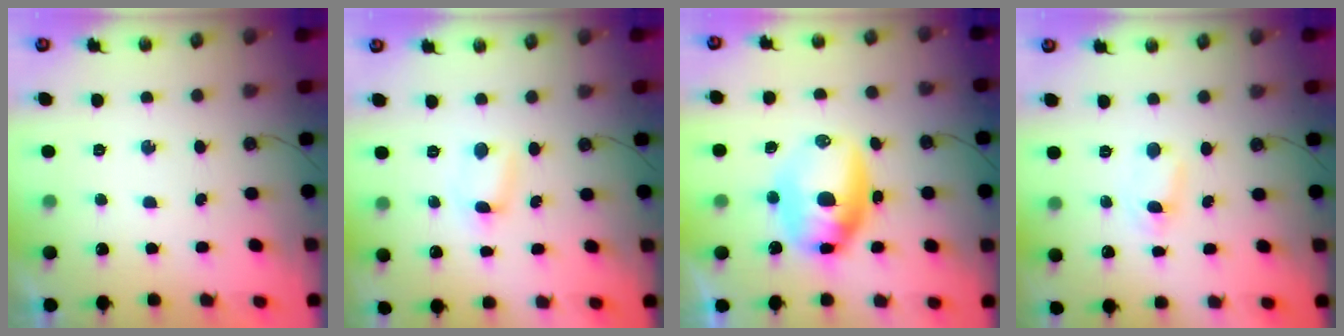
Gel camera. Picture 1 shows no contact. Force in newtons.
{"total": 2.5, "press": 2.5, "slide": 0.4}
{"total": 10.5, "press": 10.5, "slide": 0.9}
{"total": 2.0, "press": 2.0, "slide": 0.3}